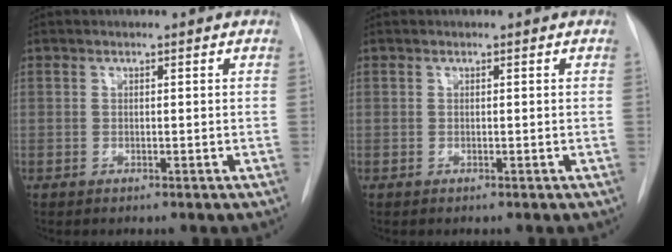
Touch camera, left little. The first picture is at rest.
{"total": 0.0}